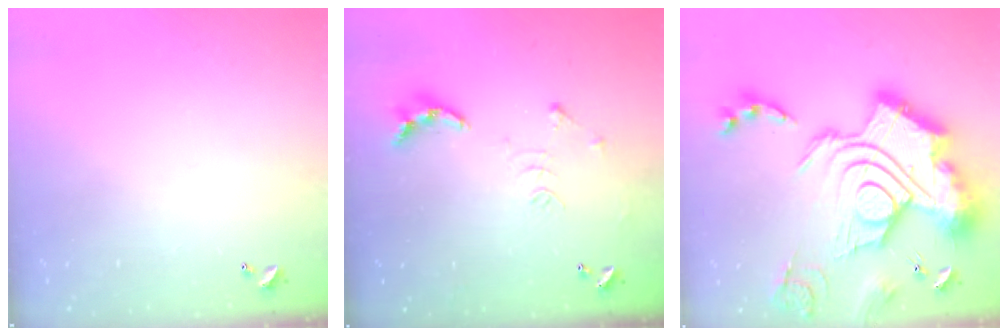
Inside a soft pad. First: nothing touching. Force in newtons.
{"total": 10.3, "press": 10.2, "slide": 1.0}
{"total": 3.9, "press": 3.0, "slide": 2.5}